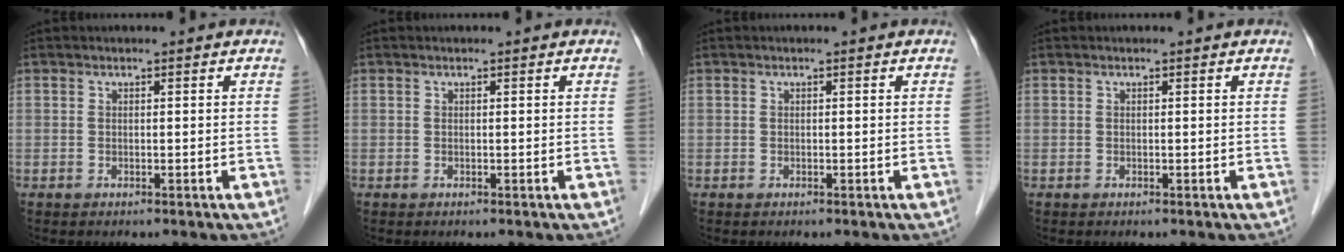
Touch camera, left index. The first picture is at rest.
{"total": 0.0}
{"total": 0.0}
{"total": 0.0}